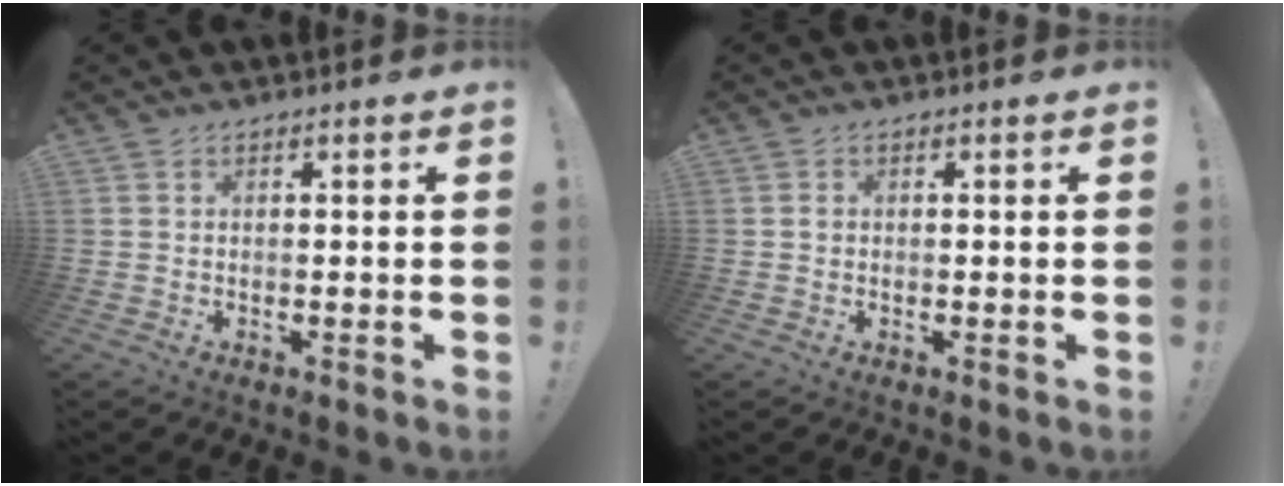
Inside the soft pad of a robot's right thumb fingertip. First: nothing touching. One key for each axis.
{"total": 0.5, "fx": 0.0, "fy": 0.5, "fz": -0.1, "tx": 0.002, "ty": 0.002, "tz": 0.000}